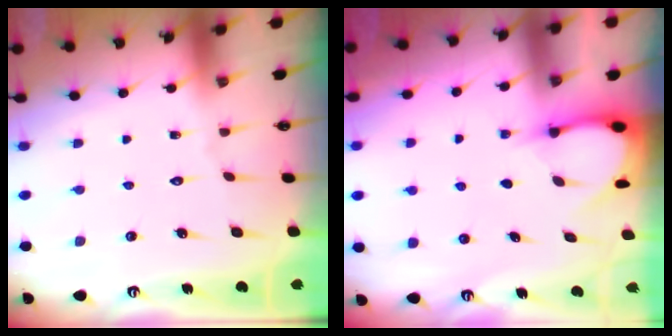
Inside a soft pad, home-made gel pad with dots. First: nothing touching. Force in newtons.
{"total": 3.1, "press": 3.1, "slide": 0.3}